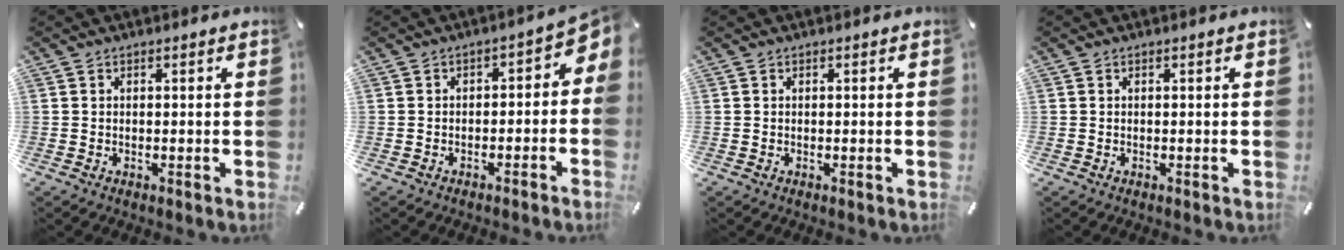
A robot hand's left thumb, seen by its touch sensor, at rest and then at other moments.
{"total": 3.5, "force": [-0.8, 2.4, 2.4], "torque": [-0.033, -0.004, -0.025]}
{"total": 0.0}
{"total": 0.0}